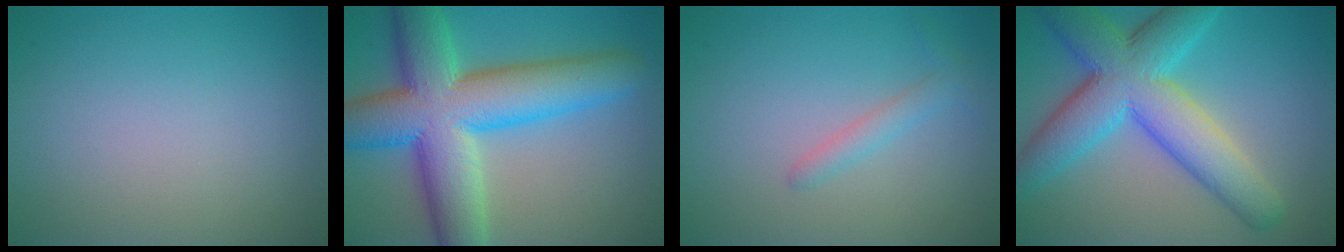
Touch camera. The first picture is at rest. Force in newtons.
{"total": 13.0, "press": 12.9, "slide": 0.6}
{"total": 1.5, "press": 1.5, "slide": 0.1}
{"total": 9.8, "press": 9.8, "slide": 0.4}